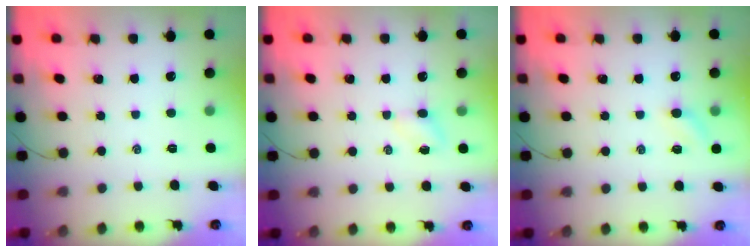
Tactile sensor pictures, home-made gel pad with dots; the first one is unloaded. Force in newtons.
{"total": 3.4, "press": 3.3, "slide": 0.9}
{"total": 5.2, "press": 5.1, "slide": 0.9}